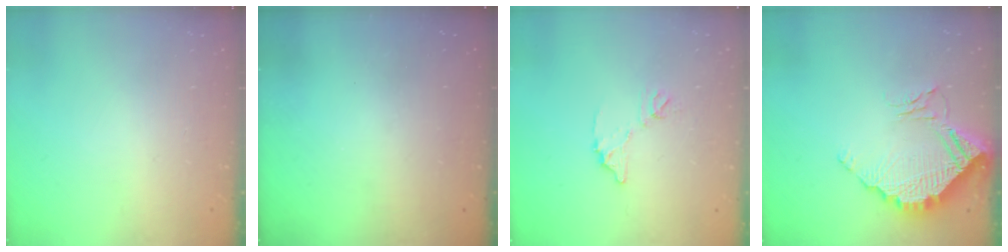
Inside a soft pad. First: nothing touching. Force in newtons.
{"total": 2.9, "press": 2.9, "slide": 0.3}
{"total": 7.8, "press": 7.8, "slide": 0.3}
{"total": 12.2, "press": 12.1, "slide": 0.7}